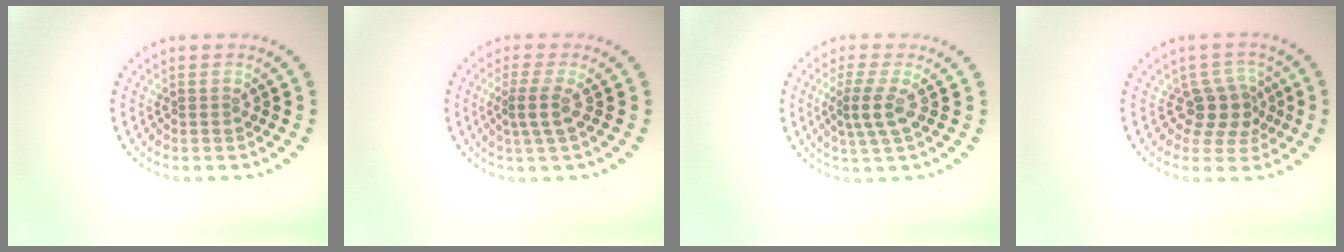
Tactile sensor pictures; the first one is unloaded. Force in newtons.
{"total": 2.2, "press": 1.6, "slide": 1.4}
{"total": 2.5, "press": 2.0, "slide": 1.5}
{"total": 3.1, "press": 2.3, "slide": 2.0}